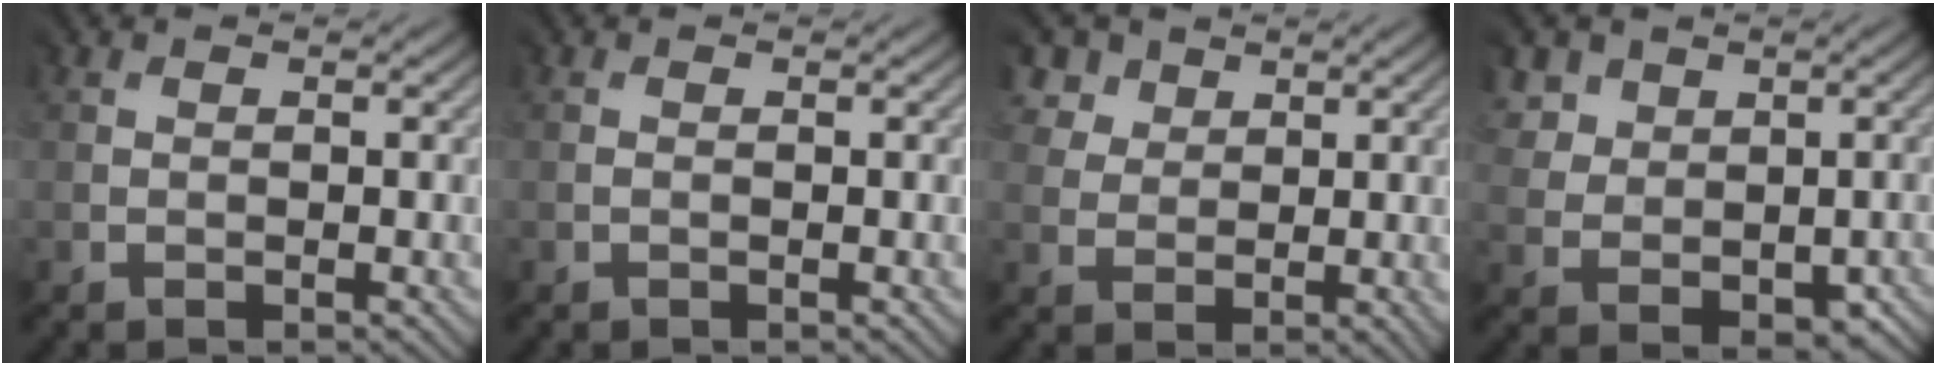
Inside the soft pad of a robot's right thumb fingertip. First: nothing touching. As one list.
[{"total": 0.0}, {"total": 5.1, "force": [3.5, 3.7, 0.8], "torque": [-0.047, 0.011, 0.063]}, {"total": 4.3, "force": [2.2, 3.7, 0.4], "torque": [-0.036, 0.002, 0.043]}]